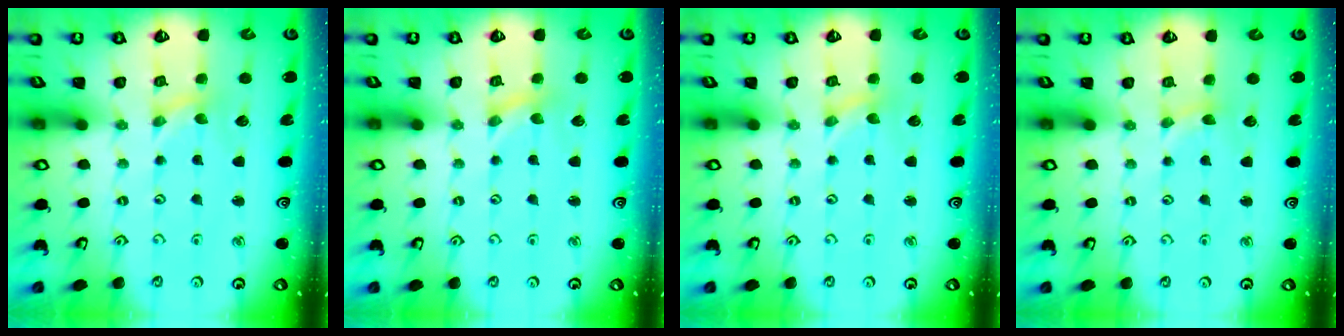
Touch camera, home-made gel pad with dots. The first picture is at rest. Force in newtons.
{"total": 0.0}
{"total": 0.0}
{"total": 2.3, "press": 2.3, "slide": 0.3}